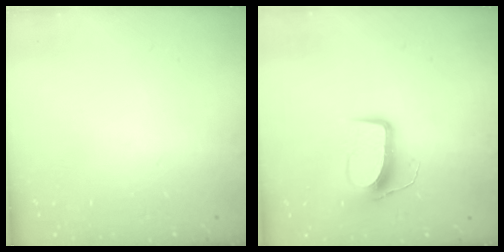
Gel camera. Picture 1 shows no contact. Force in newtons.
{"total": 9.8, "press": 9.8, "slide": 0.8}